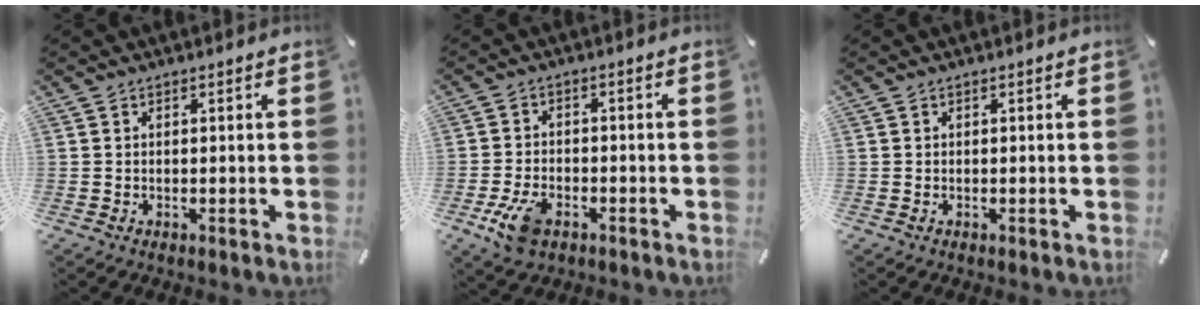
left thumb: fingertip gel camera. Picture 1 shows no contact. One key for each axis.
{"total": 7.5, "fx": -3.8, "fy": 4.2, "fz": 4.9, "tx": -0.113, "ty": 0.009, "tz": -0.071}
{"total": 0.0}